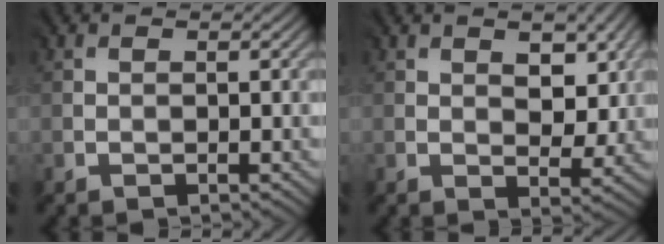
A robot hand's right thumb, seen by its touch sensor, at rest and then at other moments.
{"total": 5.4, "force": [1.5, 3.1, 4.1], "torque": [-0.062, -0.007, 0.029]}